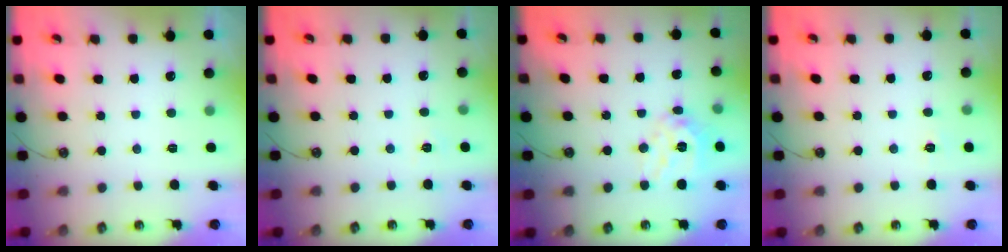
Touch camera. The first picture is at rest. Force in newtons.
{"total": 2.6, "press": 2.6, "slide": 0.3}
{"total": 13.1, "press": 13.0, "slide": 2.0}
{"total": 2.7, "press": 2.7, "slide": 0.4}